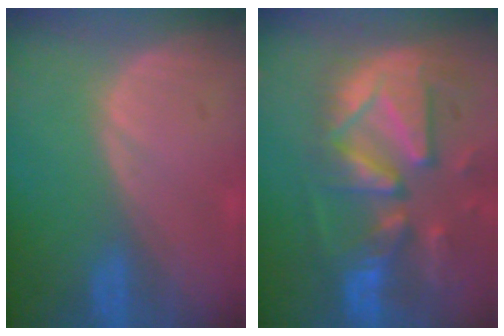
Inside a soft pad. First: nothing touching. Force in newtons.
{"total": 13.3, "press": 11.4, "slide": 6.7}